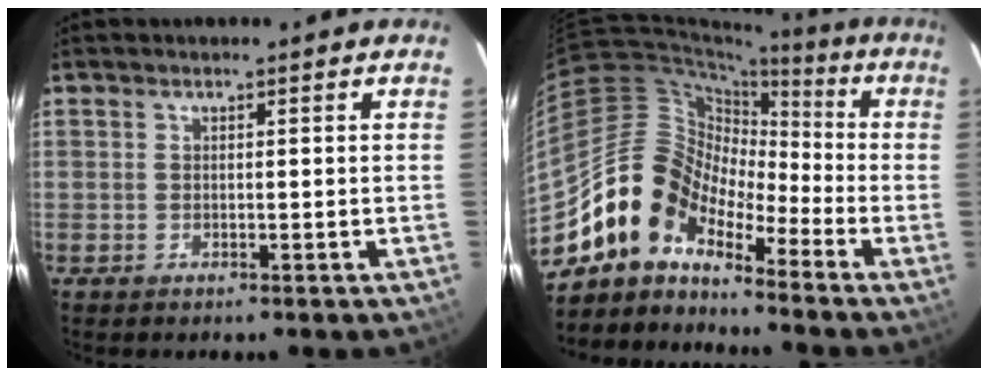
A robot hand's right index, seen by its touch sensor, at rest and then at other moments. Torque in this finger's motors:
{"motor_torque": [0.79, -0.82, 1.05, 0.21]}